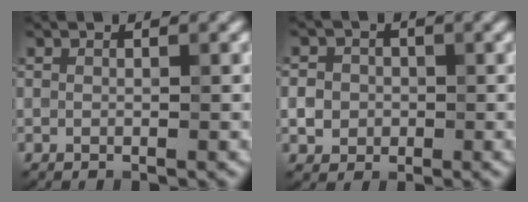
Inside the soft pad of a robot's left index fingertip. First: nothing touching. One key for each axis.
{"total": 4.9, "fx": -0.4, "fy": 4.5, "fz": 1.7, "tx": -0.011, "ty": 0.022, "tz": -0.031}